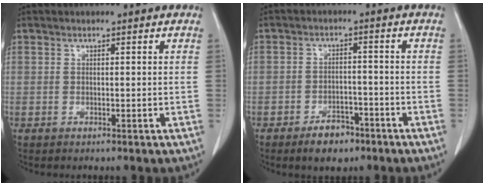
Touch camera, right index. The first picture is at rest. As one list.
[{"total": 5.2, "force": [-3.5, 2.8, 2.5], "torque": [-0.039, 0.004, -0.051]}]